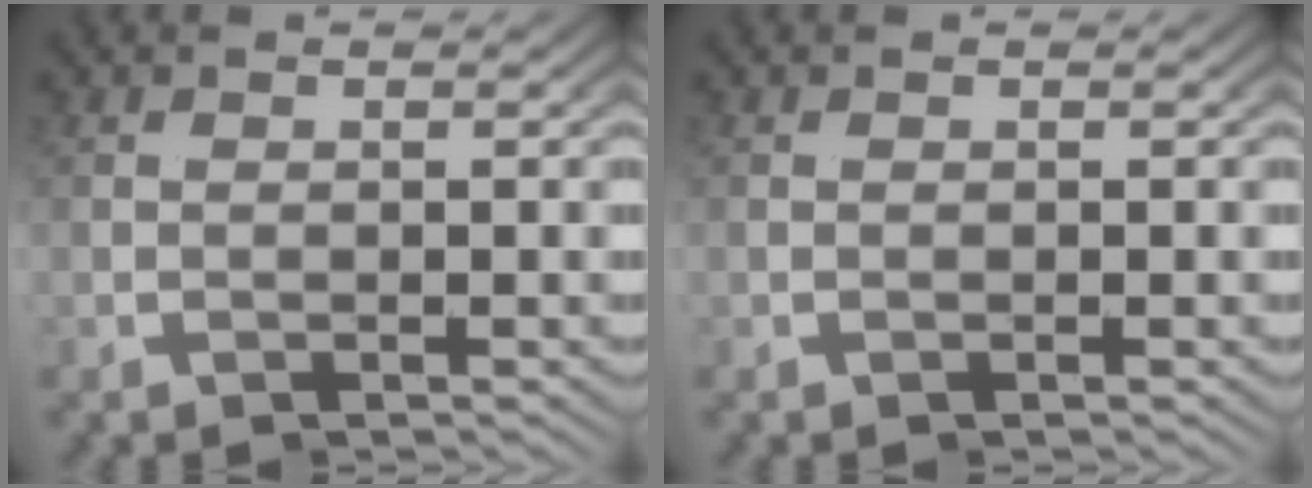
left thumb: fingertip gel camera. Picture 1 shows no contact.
{"total": 0.0}